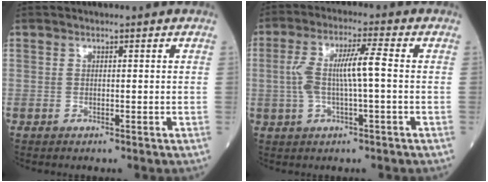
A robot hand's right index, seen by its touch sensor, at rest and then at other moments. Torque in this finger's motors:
{"motor_torque": [0.30, -0.04, 0.24, 0.13]}